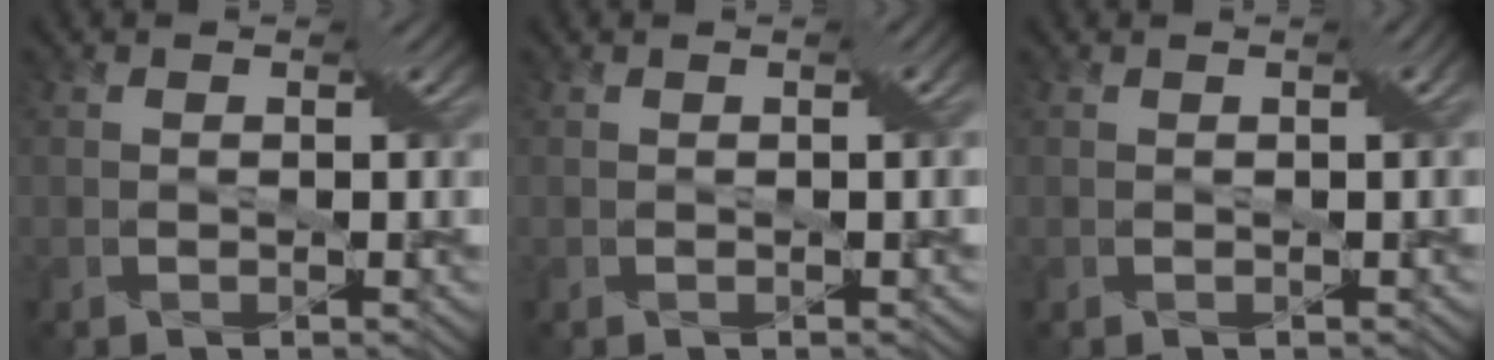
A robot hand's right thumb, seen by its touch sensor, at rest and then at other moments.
{"total": 1.5, "force": [0.1, 0.2, 1.5], "torque": [-0.021, 0.003, 0.002]}
{"total": 1.2, "force": [0.3, 0.1, 1.2], "torque": [-0.017, 0.004, 0.006]}